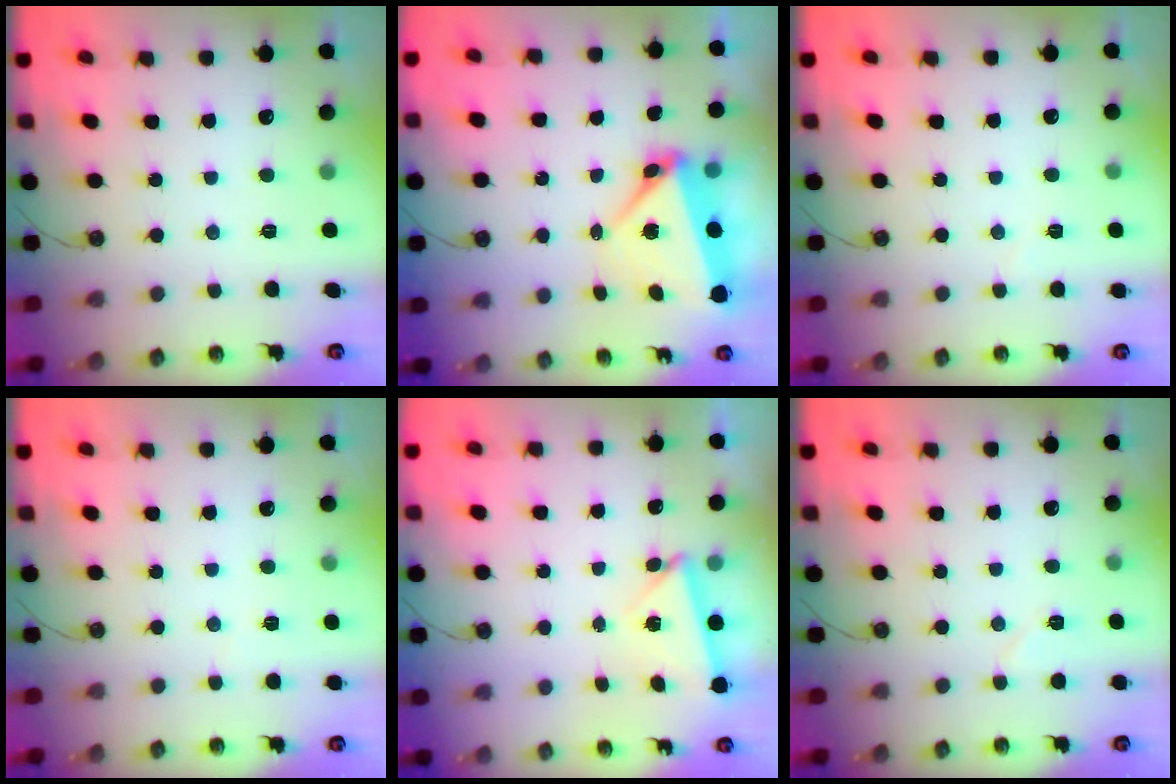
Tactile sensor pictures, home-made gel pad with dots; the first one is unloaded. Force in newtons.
{"total": 7.4, "press": 7.4, "slide": 0.9}
{"total": 2.8, "press": 2.7, "slide": 0.8}
{"total": 2.5, "press": 2.3, "slide": 0.9}
{"total": 4.4, "press": 4.3, "slide": 0.5}
{"total": 5.1, "press": 4.2, "slide": 2.9}